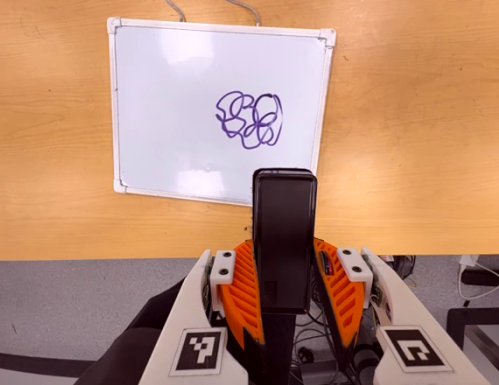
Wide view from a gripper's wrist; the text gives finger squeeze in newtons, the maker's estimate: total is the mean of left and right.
{"total": 4.7, "left": 3.1, "right": 6.3}